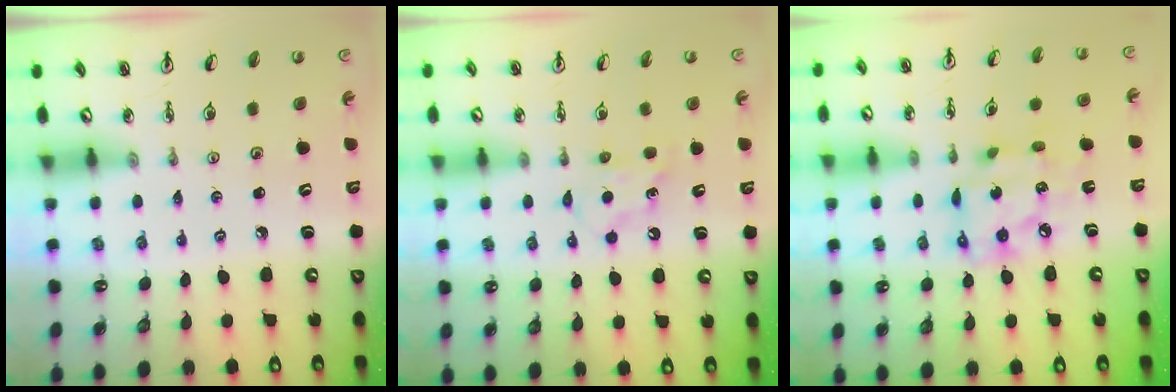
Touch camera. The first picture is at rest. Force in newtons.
{"total": 4.2, "press": 4.1, "slide": 0.7}
{"total": 13.7, "press": 13.6, "slide": 1.3}